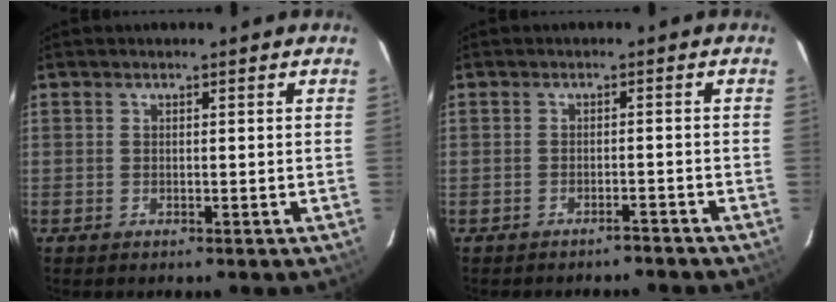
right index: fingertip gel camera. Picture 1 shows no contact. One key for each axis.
{"total": 2.3, "fx": -2.2, "fy": 0.2, "fz": 0.4, "tx": -0.015, "ty": 0.004, "tz": -0.025}